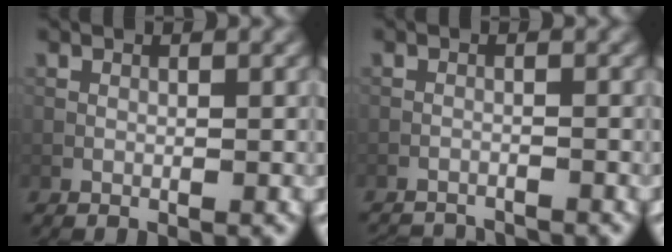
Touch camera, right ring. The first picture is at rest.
{"total": 4.8, "force": [-4.7, 0.6, 0.7], "torque": [-0.013, -0.010, -0.070]}